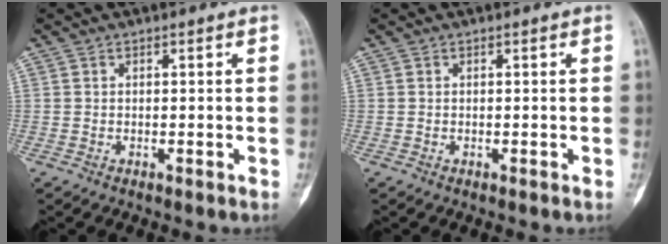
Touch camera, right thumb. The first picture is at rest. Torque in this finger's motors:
{"motor_torque": [0.00, 0.00, 0.03, -0.03, 0.00]}